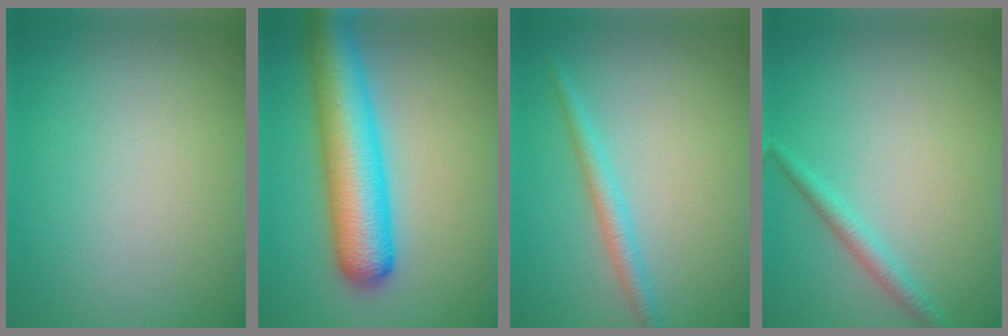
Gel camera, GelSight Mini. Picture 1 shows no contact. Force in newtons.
{"total": 8.4, "press": 8.4, "slide": 0.3}
{"total": 2.0, "press": 2.0, "slide": 0.1}
{"total": 1.6, "press": 1.6, "slide": 0.1}